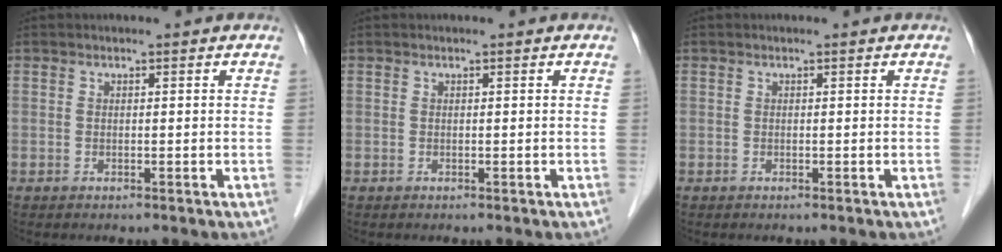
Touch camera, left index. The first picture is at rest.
{"total": 0.0}
{"total": 0.0}